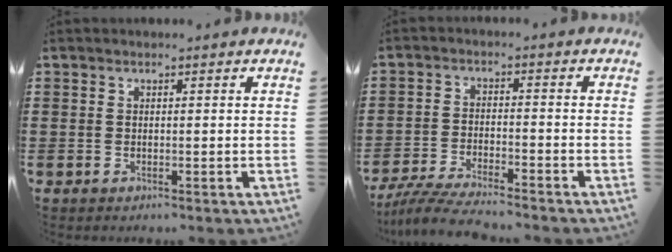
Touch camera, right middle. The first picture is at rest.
{"total": 5.5, "force": [-5.2, 0.2, 1.9], "torque": [-0.050, -0.011, -0.104]}